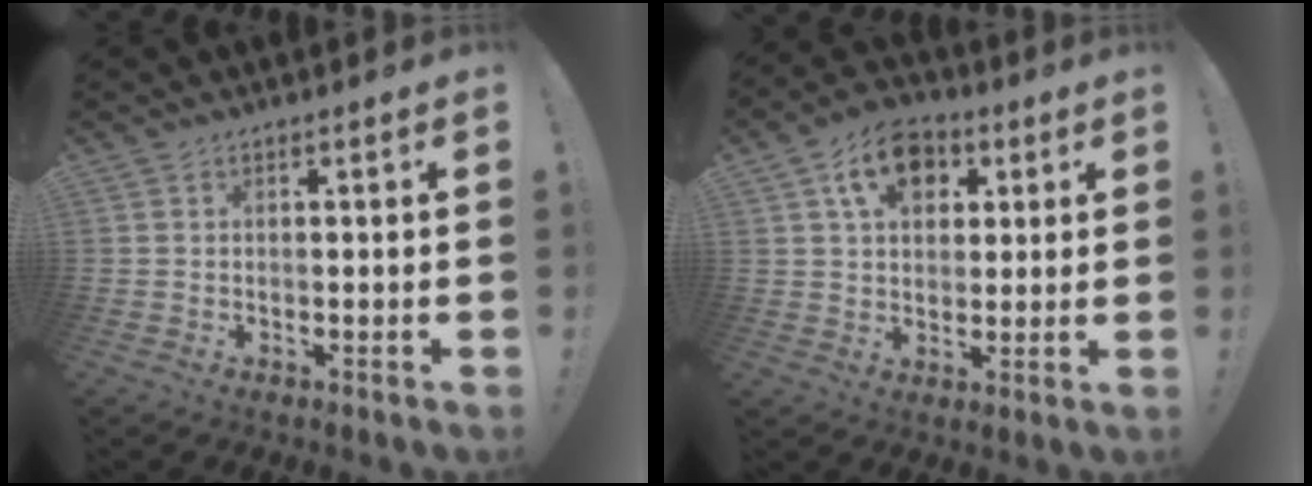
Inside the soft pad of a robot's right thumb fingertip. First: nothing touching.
{"total": 11.8, "force": [4.7, 8.5, 6.7], "torque": [-0.094, -0.004, 0.085]}